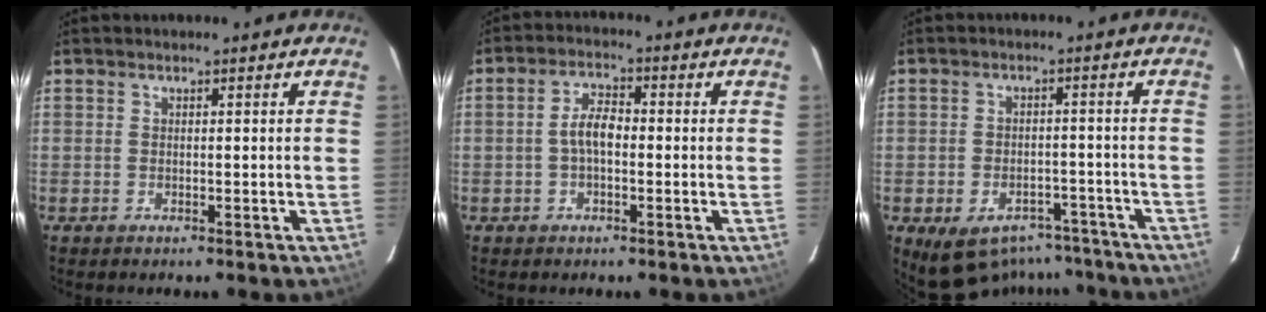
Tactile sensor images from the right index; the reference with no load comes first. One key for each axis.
{"total": 4.5, "fx": -0.7, "fy": 2.2, "fz": 3.9, "tx": -0.077, "ty": 0.010, "tz": -0.012}
{"total": 11.9, "fx": -8.6, "fy": 7.1, "fz": 4.2, "tx": -0.088, "ty": 0.014, "tz": -0.095}